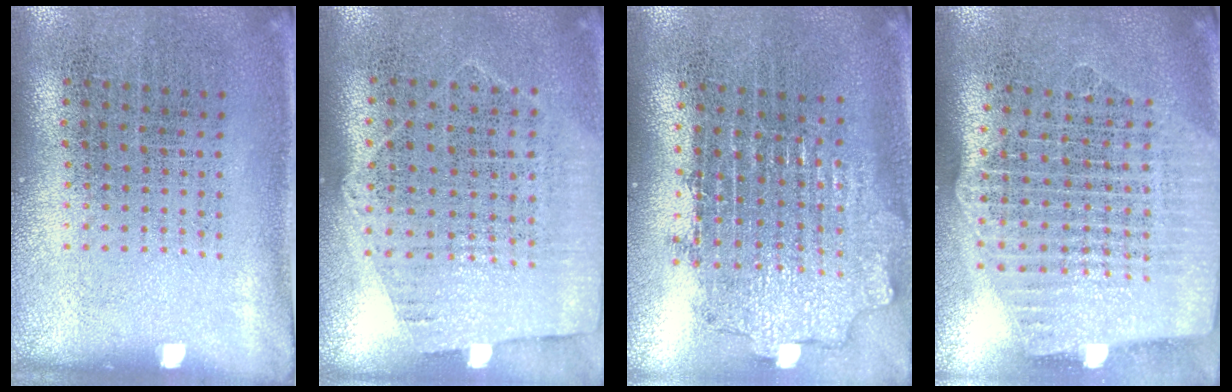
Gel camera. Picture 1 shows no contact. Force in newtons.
{"total": 1.3, "press": 1.1, "slide": 0.6}
{"total": 2.0, "press": 1.5, "slide": 1.3}
{"total": 2.6, "press": 2.2, "slide": 1.3}